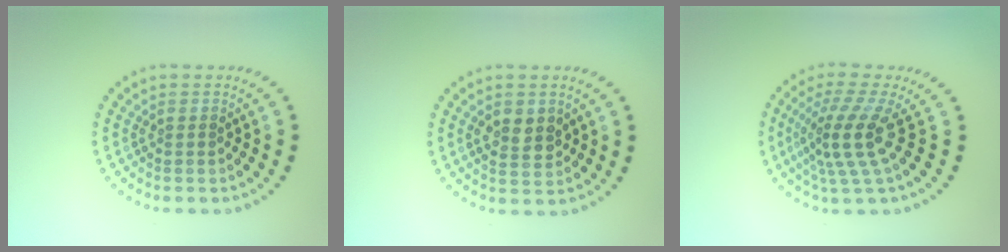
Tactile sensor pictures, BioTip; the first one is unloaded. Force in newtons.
{"total": 2.4, "press": 2.4, "slide": 0.3}
{"total": 4.3, "press": 3.0, "slide": 3.1}